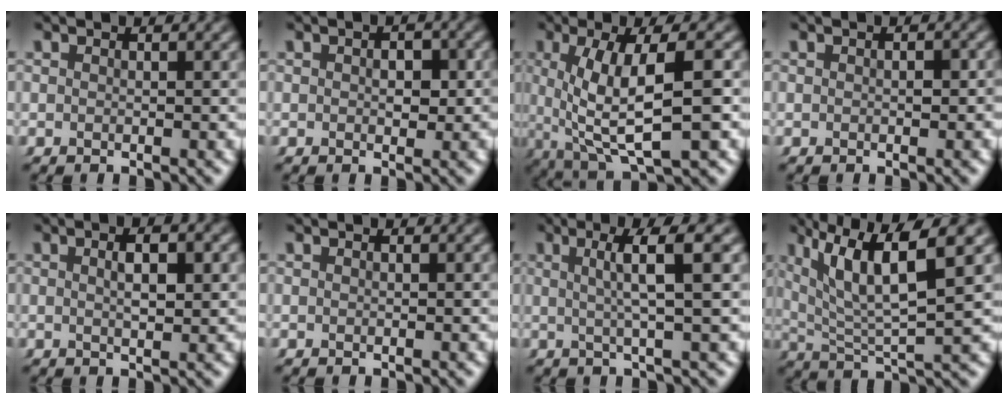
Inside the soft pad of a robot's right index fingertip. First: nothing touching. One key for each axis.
{"total": 2.1, "fx": -0.1, "fy": 1.6, "fz": 1.4, "tx": -0.015, "ty": -0.008, "tz": -0.001}
{"total": 9.7, "fx": -0.1, "fy": 4.4, "fz": 8.6, "tx": -0.147, "ty": -0.010, "tz": 0.007}
{"total": 1.2, "fx": -0.2, "fy": 0.8, "fz": 0.9, "tx": -0.011, "ty": -0.006, "tz": -0.001}
{"total": 2.8, "fx": 0.4, "fy": 0.9, "fz": 2.6, "tx": -0.033, "ty": 0.004, "tz": 0.005}
{"total": 0.0}
{"total": 4.2, "fx": 1.4, "fy": -0.6, "fz": 3.9, "tx": -0.062, "ty": 0.012, "tz": 0.019}
{"total": 8.4, "fx": 3.5, "fy": 3.7, "fz": 6.7, "tx": -0.118, "ty": 0.012, "tz": 0.053}